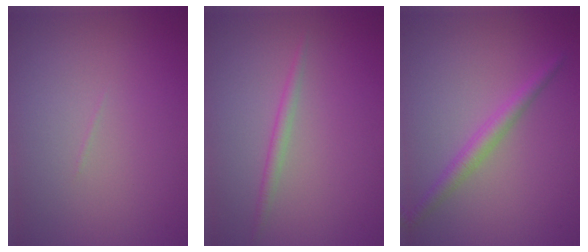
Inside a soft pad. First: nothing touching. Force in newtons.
{"total": 1.2, "press": 1.2, "slide": 0.1}
{"total": 2.2, "press": 2.2, "slide": 0.0}